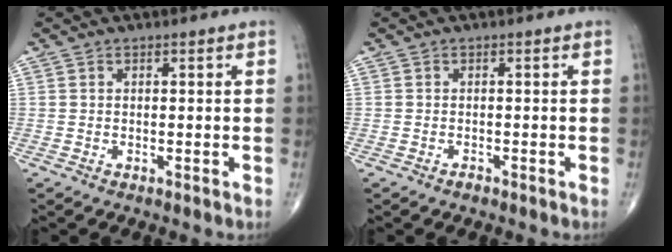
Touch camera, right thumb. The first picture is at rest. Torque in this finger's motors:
{"motor_torque": [-0.22, -0.03, -0.14, -0.04, -0.02]}